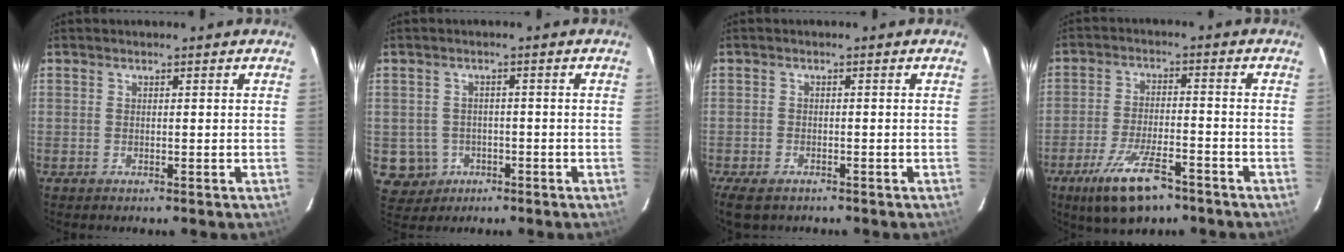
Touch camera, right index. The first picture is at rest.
{"total": 5.7, "force": [-1.9, 5.3, 0.7], "torque": [-0.031, 0.012, -0.016]}
{"total": 5.6, "force": [-4.0, 3.1, 2.5], "torque": [-0.070, -0.016, -0.069]}
{"total": 11.6, "force": [-7.7, 3.9, 7.8], "torque": [-0.173, -0.021, -0.132]}